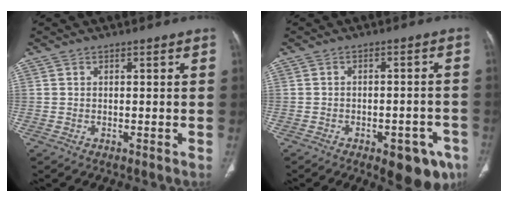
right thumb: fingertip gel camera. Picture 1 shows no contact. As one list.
[{"total": 10.2, "force": [-5.9, 4.6, 6.9], "torque": [-0.057, 0.025, -0.071]}]